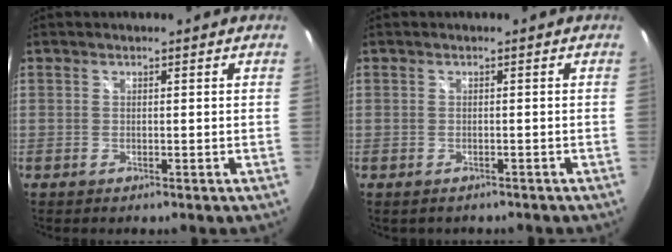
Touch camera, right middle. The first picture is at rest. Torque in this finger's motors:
{"motor_torque": [-0.36, -0.03, 0.01, -0.01]}